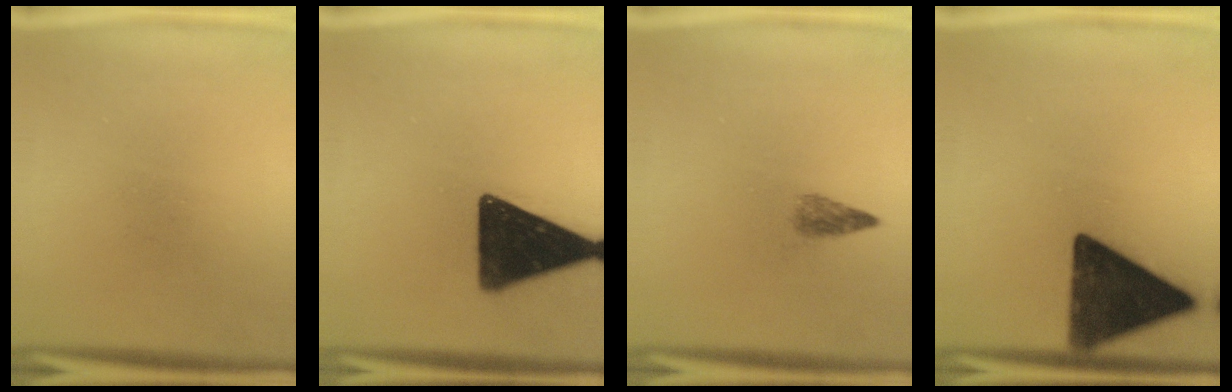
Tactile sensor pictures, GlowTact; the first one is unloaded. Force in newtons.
{"total": 17.2}
{"total": 1.8}
{"total": 15.9}